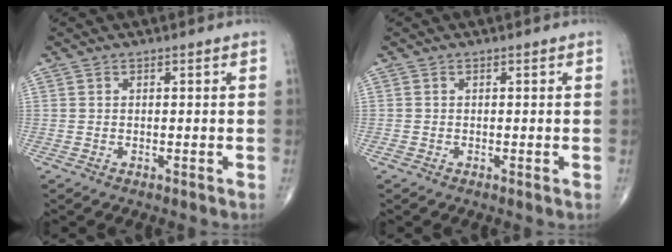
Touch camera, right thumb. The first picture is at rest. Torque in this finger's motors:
{"motor_torque": [0.10, 0.02, -0.10, -0.14, -0.03]}